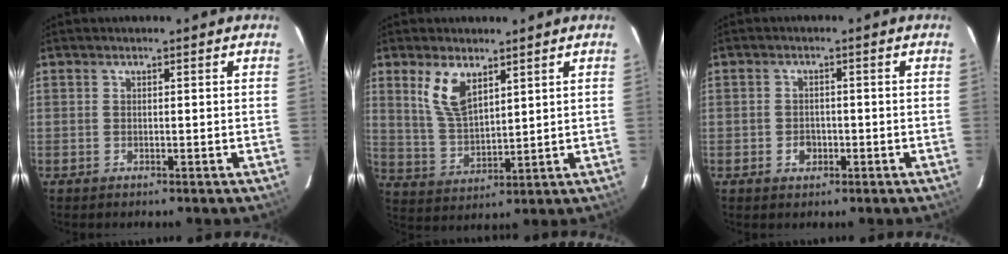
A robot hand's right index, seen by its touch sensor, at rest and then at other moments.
{"total": 8.3, "force": [4.6, 3.8, 5.8], "torque": [-0.111, 0.000, 0.101]}
{"total": 2.7, "force": [-1.0, 2.2, 1.2], "torque": [-0.021, 0.005, -0.013]}